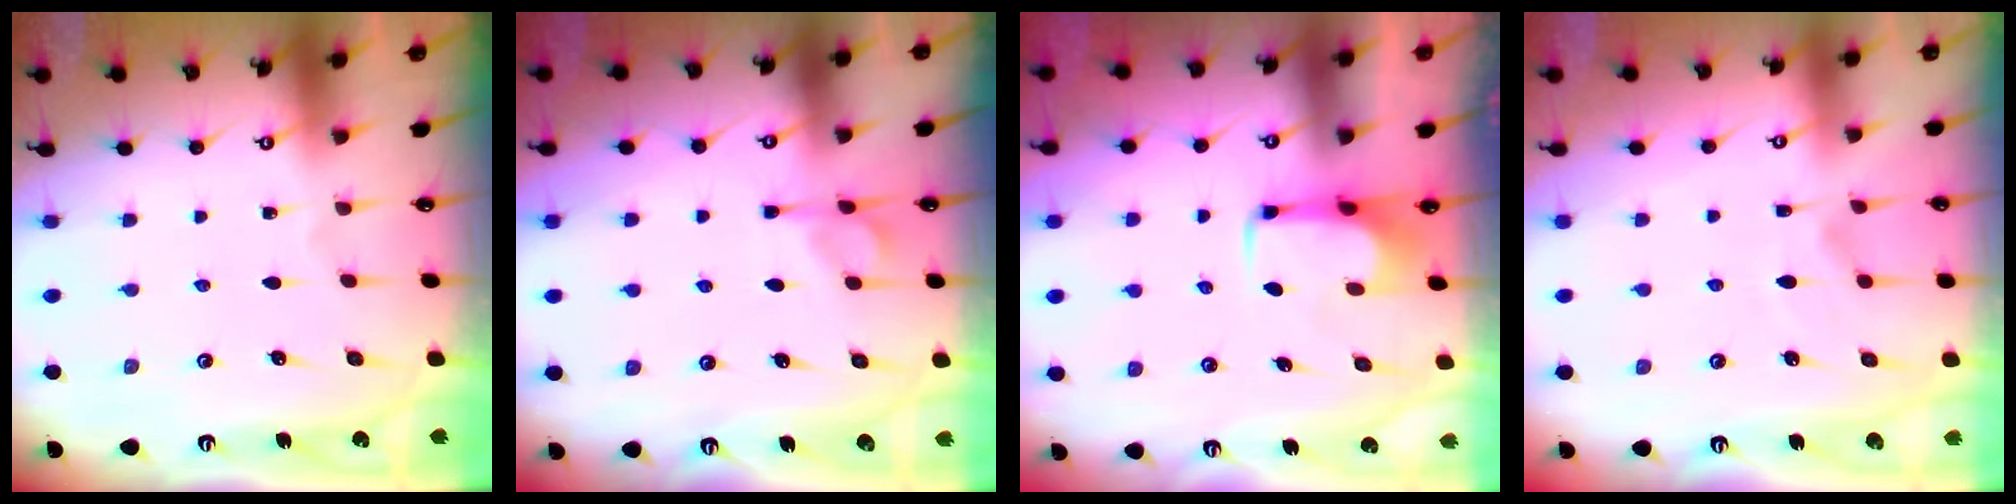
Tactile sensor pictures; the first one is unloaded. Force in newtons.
{"total": 5.3, "press": 5.3, "slide": 0.7}
{"total": 2.2, "press": 2.1, "slide": 0.4}
{"total": 2.2, "press": 1.7, "slide": 1.4}